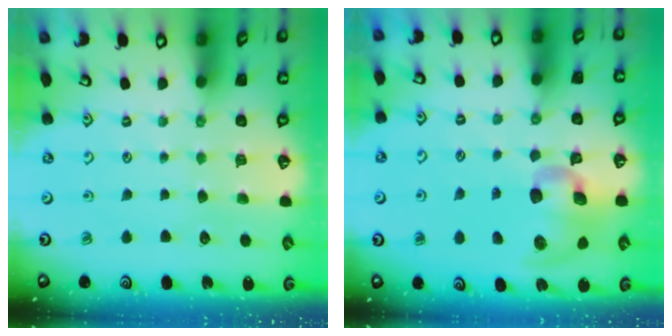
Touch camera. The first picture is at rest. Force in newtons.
{"total": 13.3, "press": 13.2, "slide": 2.0}